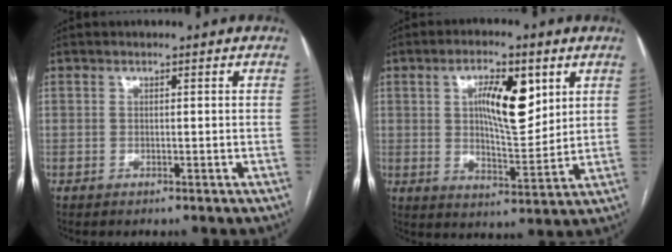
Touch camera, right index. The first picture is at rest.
{"total": 10.3, "force": [3.6, 3.4, 9.0], "torque": [-0.150, 0.006, 0.064]}